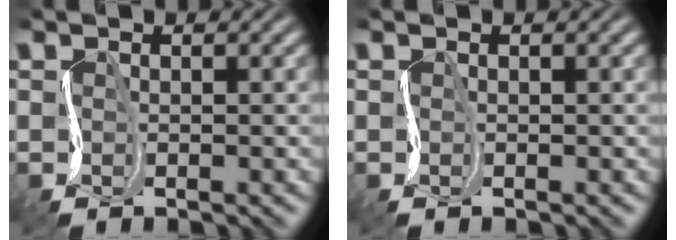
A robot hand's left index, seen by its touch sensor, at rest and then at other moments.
{"total": 0.0}